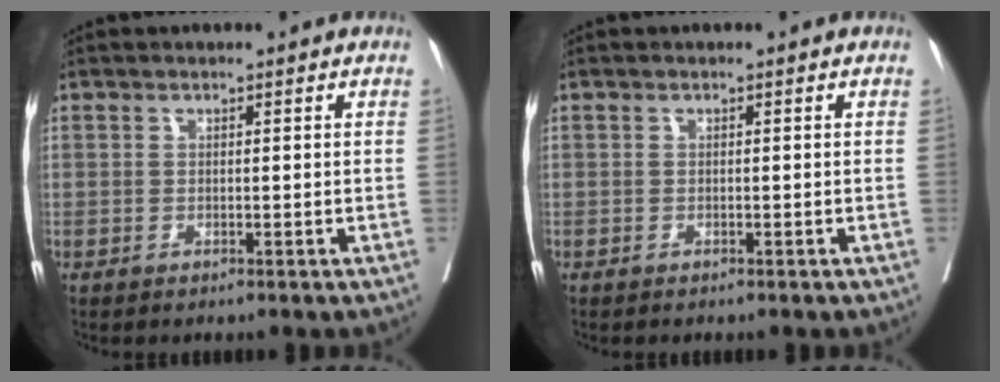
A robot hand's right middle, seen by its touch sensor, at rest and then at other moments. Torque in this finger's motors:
{"motor_torque": [-0.06, 0.09, -0.02, -0.01]}